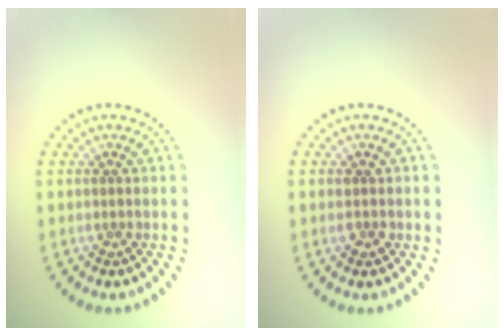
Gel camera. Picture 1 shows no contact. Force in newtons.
{"total": 1.4, "press": 1.4, "slide": 0.2}